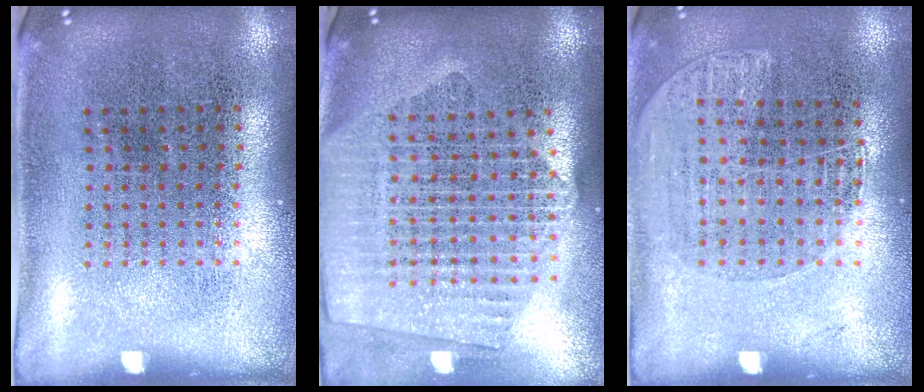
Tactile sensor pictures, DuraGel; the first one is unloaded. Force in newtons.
{"total": 2.4, "press": 2.1, "slide": 1.1}
{"total": 1.2, "press": 1.1, "slide": 0.5}